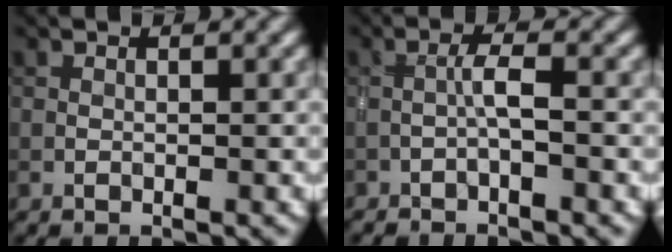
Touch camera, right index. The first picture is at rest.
{"total": 1.7, "force": [-1.0, 0.1, 1.4], "torque": [-0.027, 0.007, -0.022]}